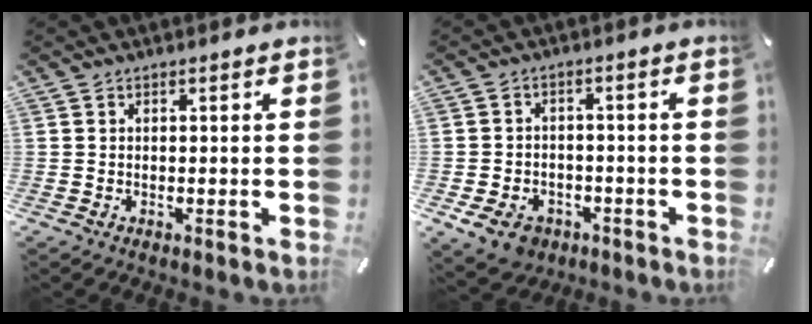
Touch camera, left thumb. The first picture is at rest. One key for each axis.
{"total": 7.1, "fx": -3.7, "fy": 5.2, "fz": 3.1, "tx": -0.072, "ty": 0.021, "tz": -0.069}